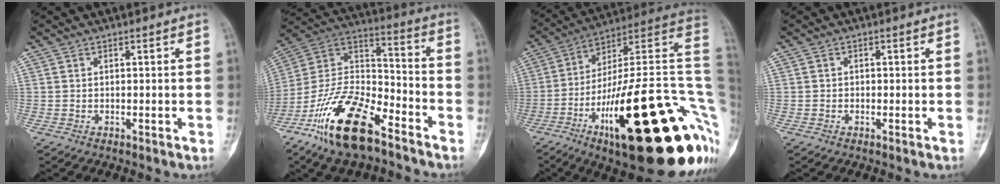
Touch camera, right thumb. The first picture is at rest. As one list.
[{"total": 20.6, "force": [-13.1, 8.5, 13.5], "torque": [-0.252, 0.075, -0.241]}, {"total": 36.9, "force": [-9.5, 10.5, 34.1], "torque": [-0.387, 0.074, -0.145]}, {"total": 0.6, "force": [-0.3, 0.5, 0.0], "torque": [0.009, 0.002, -0.012]}]